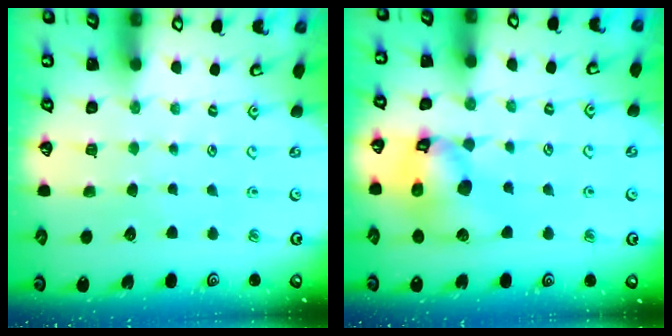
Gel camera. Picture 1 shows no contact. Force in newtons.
{"total": 14.4, "press": 14.3, "slide": 1.8}